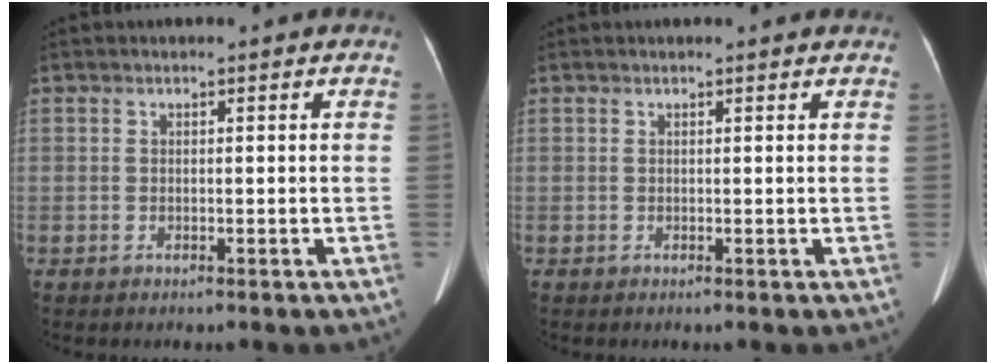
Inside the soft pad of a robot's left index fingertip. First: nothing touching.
{"total": 2.1, "force": [2.0, 0.4, 0.5], "torque": [-0.012, 0.013, 0.018]}